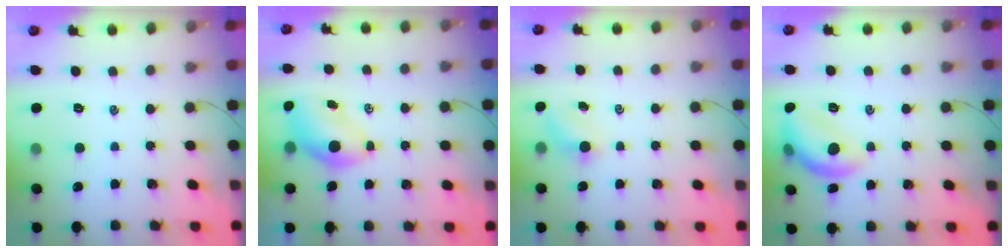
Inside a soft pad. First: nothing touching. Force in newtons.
{"total": 5.7, "press": 5.7, "slide": 0.8}
{"total": 2.4, "press": 2.3, "slide": 0.7}
{"total": 12.7, "press": 12.7, "slide": 0.8}